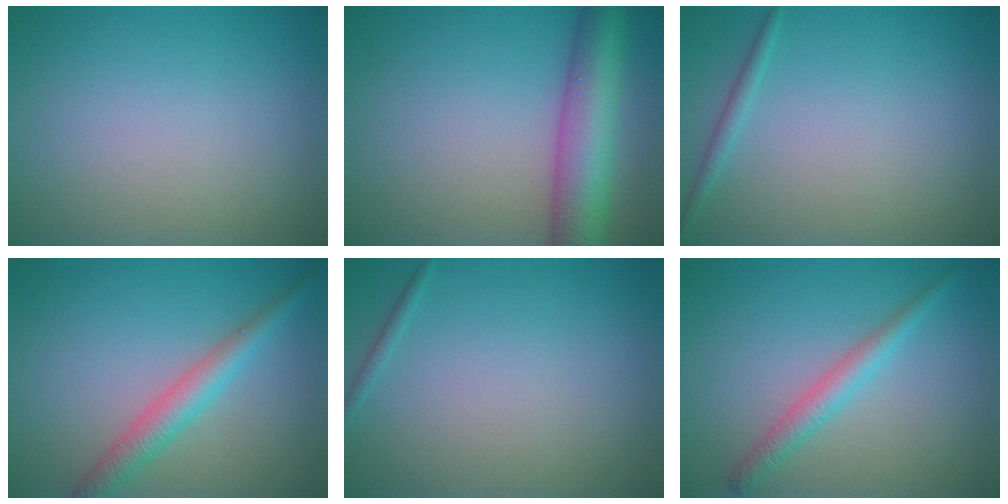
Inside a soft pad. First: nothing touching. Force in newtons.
{"total": 7.4, "press": 7.4, "slide": 0.3}
{"total": 1.0, "press": 1.0, "slide": 0.1}
{"total": 3.3, "press": 3.3, "slide": 0.1}
{"total": 0.6, "press": 0.6, "slide": 0.1}
{"total": 2.4, "press": 2.4, "slide": 0.1}